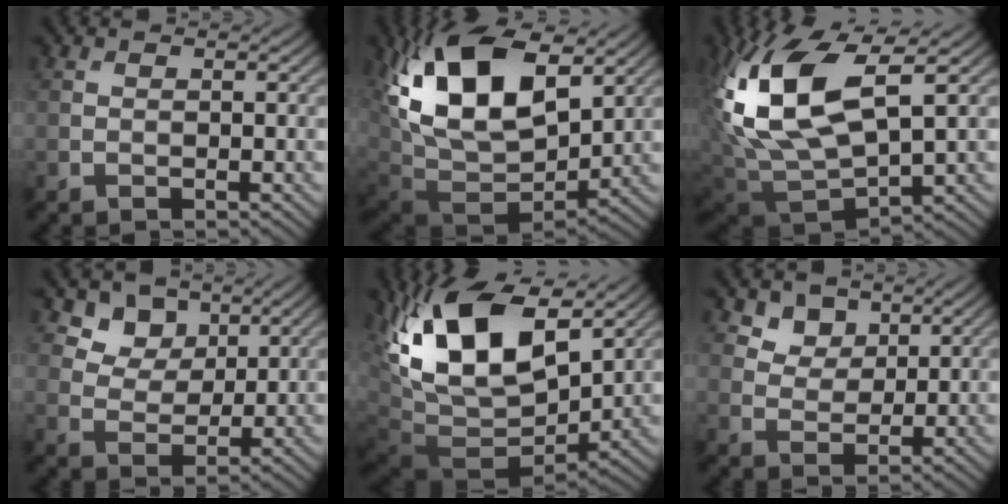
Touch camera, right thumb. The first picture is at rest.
{"total": 20.1, "force": [7.3, 11.8, 14.5], "torque": [-0.292, 0.020, 0.143]}
{"total": 16.3, "force": [5.2, 8.1, 13.1], "torque": [-0.306, 0.001, 0.110]}
{"total": 5.9, "force": [3.7, 4.1, 2.3], "torque": [-0.052, -0.028, 0.082]}
{"total": 18.4, "force": [5.7, 10.2, 14.2], "torque": [-0.293, 0.006, 0.111]}
{"total": 3.9, "force": [2.6, 2.7, 1.3], "torque": [-0.040, -0.019, 0.058]}